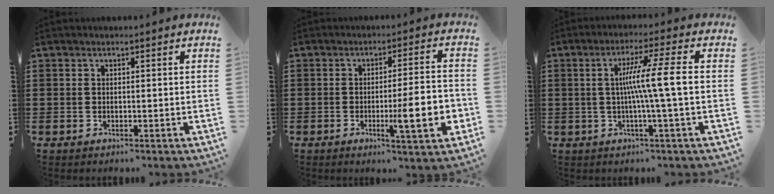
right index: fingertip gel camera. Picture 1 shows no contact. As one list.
[{"total": 9.7, "force": [-2.4, 1.4, 9.3], "torque": [-0.131, -0.010, -0.039]}, {"total": 7.8, "force": [-0.2, -0.9, 7.7], "torque": [-0.142, -0.001, -0.014]}]